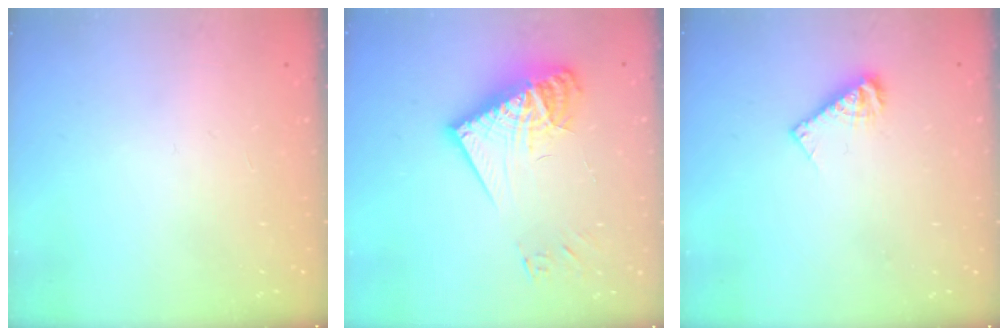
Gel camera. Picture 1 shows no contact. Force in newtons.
{"total": 16.4, "press": 16.4, "slide": 1.2}
{"total": 6.1, "press": 6.1, "slide": 0.4}